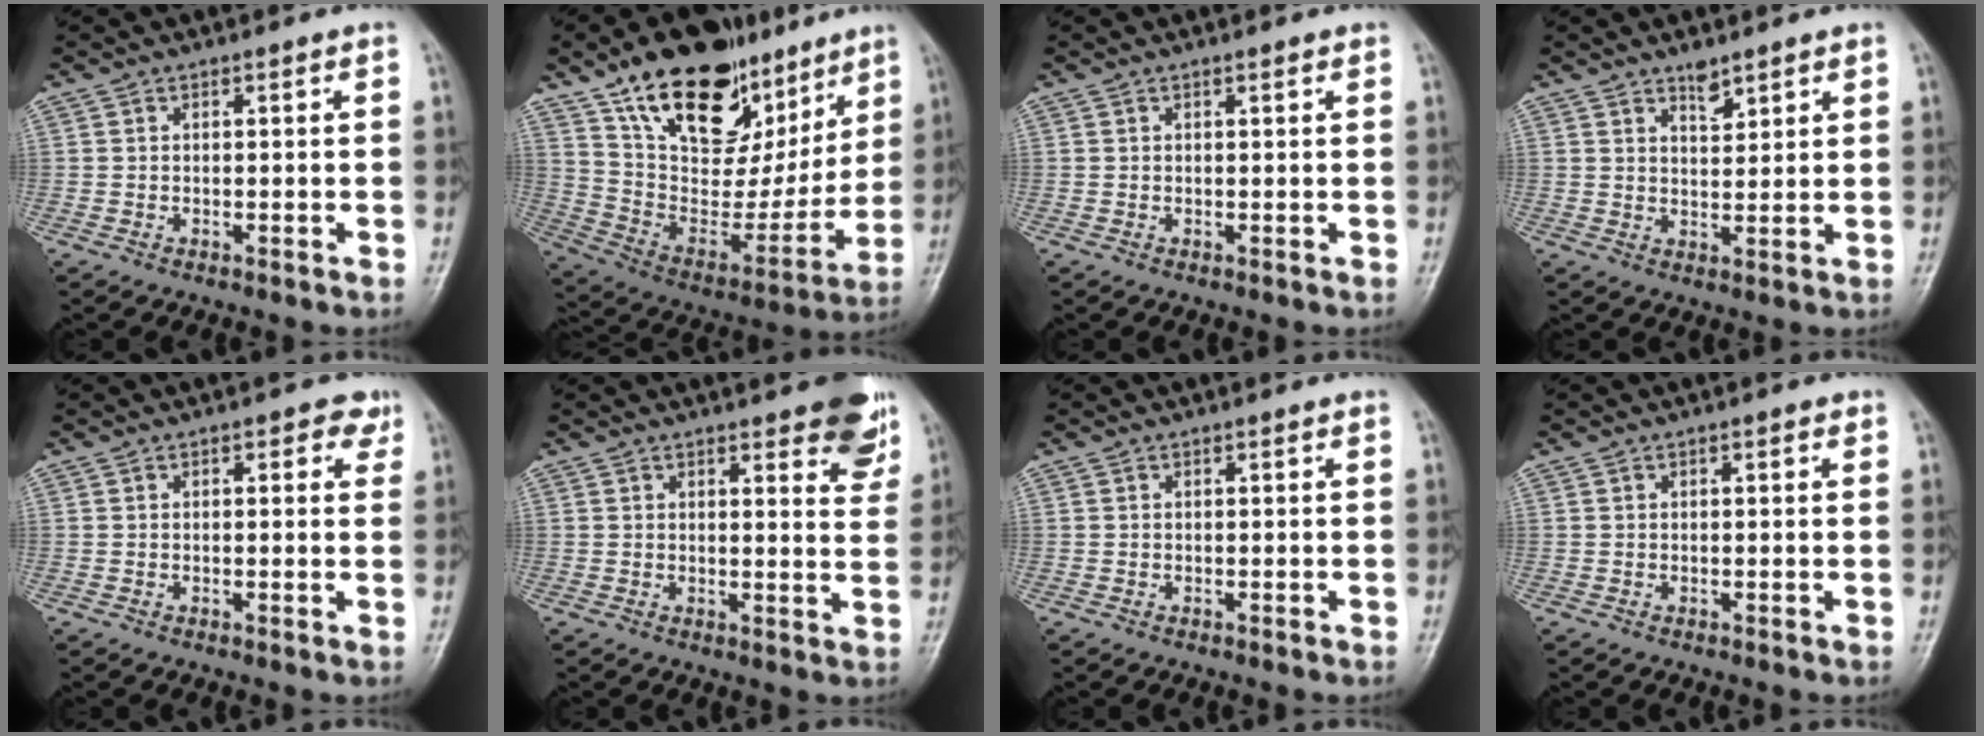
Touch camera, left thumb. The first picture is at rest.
{"total": 28.8, "force": [16.9, 15.5, 17.4], "torque": [-0.233, -0.031, 0.287]}
{"total": 0.9, "force": [0.6, 0.2, 0.6], "torque": [-0.008, -0.001, 0.007]}
{"total": 3.5, "force": [2.7, 1.4, 1.8], "torque": [-0.017, -0.021, 0.045]}
{"total": 3.5, "force": [1.7, 1.9, 2.4], "torque": [-0.005, -0.001, 0.011]}
{"total": 10.4, "force": [6.8, 3.3, 7.2], "torque": [-0.055, -0.032, 0.077]}
{"total": 0.0}
{"total": 1.2, "force": [0.6, 0.4, 1.0], "torque": [-0.013, 0.001, 0.005]}